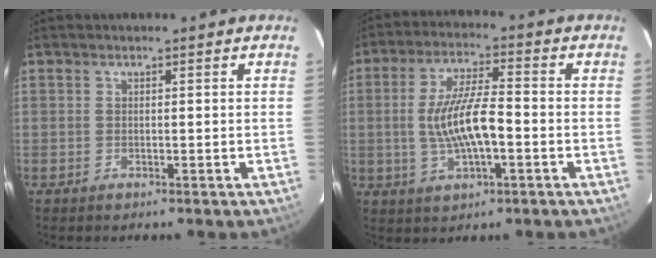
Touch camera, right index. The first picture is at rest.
{"total": 10.2, "force": [-1.8, 2.7, 9.7], "torque": [-0.189, 0.001, -0.029]}